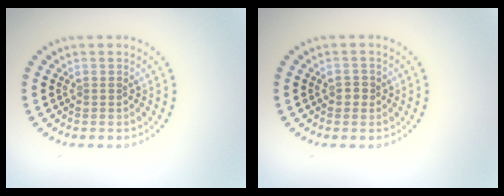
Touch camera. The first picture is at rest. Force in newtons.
{"total": 1.1, "press": 1.0, "slide": 0.4}